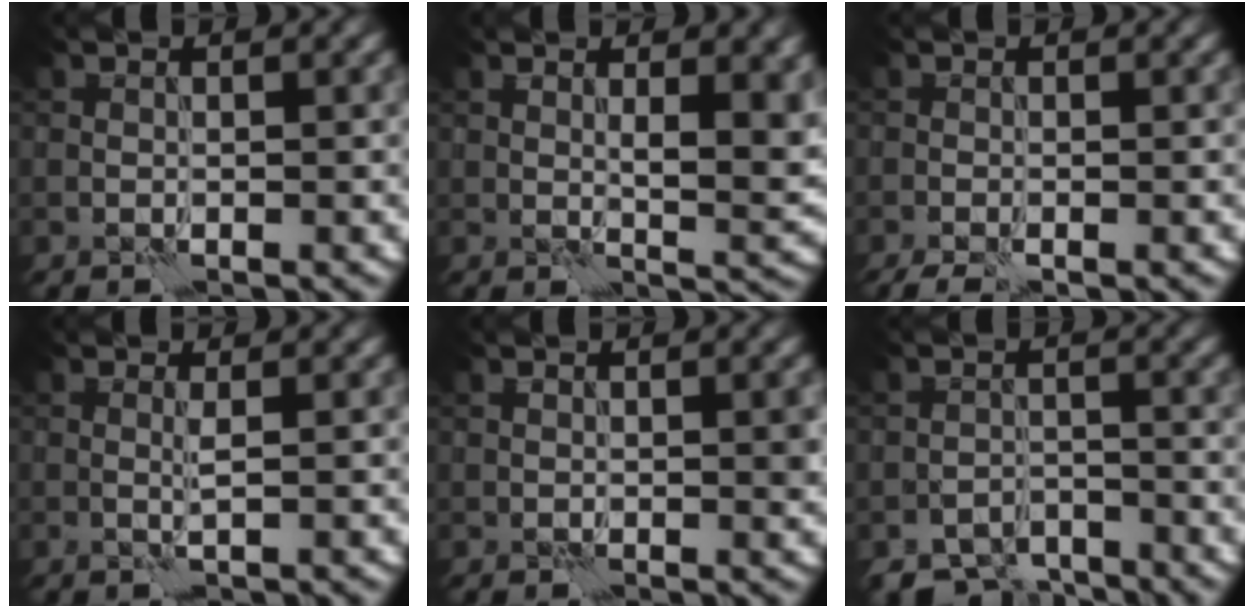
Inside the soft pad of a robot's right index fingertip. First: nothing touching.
{"total": 5.1, "force": [1.4, 1.6, 4.6], "torque": [-0.065, -0.004, 0.027]}
{"total": 2.2, "force": [-1.5, 0.4, 1.5], "torque": [-0.027, -0.005, -0.028]}
{"total": 1.0, "force": [0.3, 0.0, 1.0], "torque": [-0.021, 0.001, 0.000]}
{"total": 1.1, "force": [0.2, 0.4, 1.0], "torque": [-0.017, 0.000, 0.005]}
{"total": 4.0, "force": [-3.6, 1.6, 0.8], "torque": [-0.003, -0.006, -0.067]}